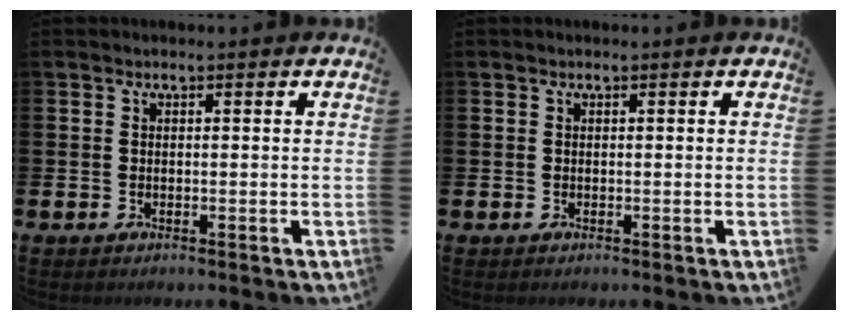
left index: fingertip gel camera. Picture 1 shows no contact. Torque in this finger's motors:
{"motor_torque": [0.13, -0.05, 0.00, -0.01]}